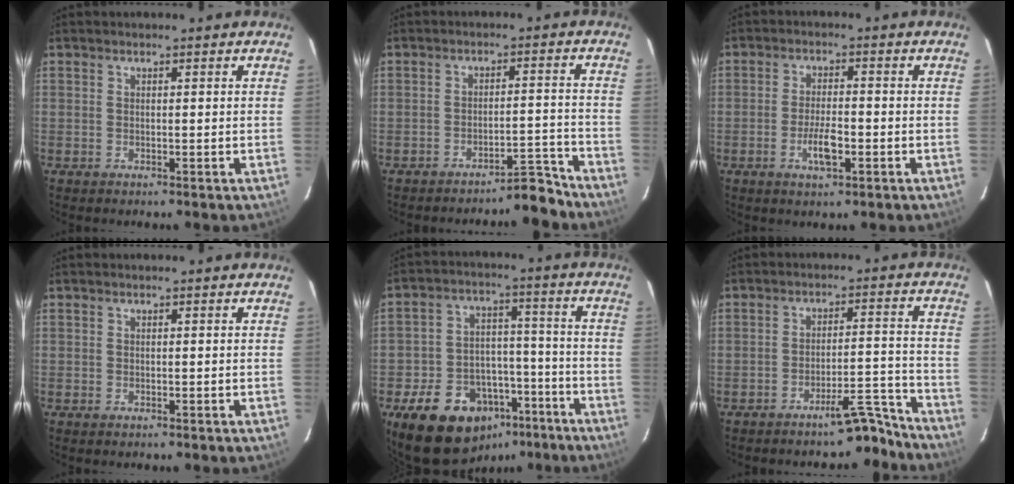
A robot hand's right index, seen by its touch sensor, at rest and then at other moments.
{"total": 5.8, "force": [-5.6, 0.6, 1.4], "torque": [-0.020, 0.027, -0.072]}
{"total": 5.3, "force": [-2.1, 1.9, 4.5], "torque": [-0.091, -0.002, -0.037]}
{"total": 0.0}
{"total": 17.5, "force": [-10.8, 11.8, 7.2], "torque": [-0.157, 0.042, -0.146]}
{"total": 8.5, "force": [-7.9, 1.5, 2.5], "torque": [-0.036, 0.039, -0.102]}